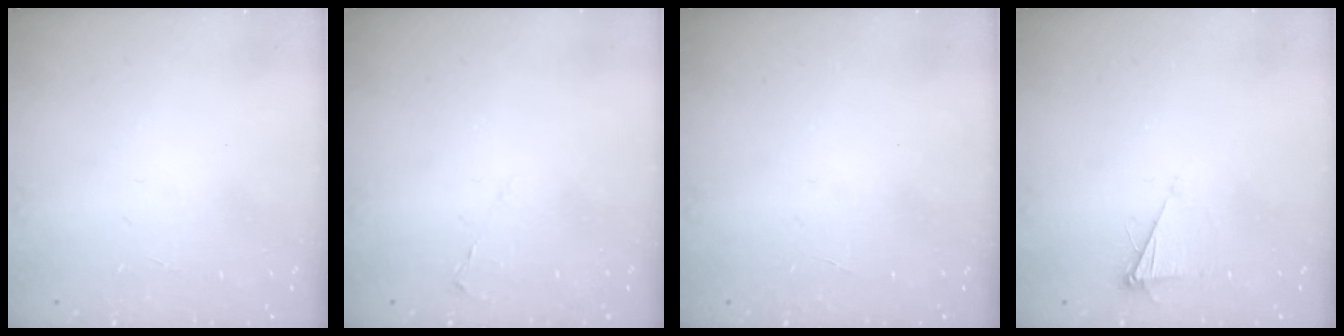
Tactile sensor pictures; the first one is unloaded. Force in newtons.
{"total": 2.4, "press": 2.3, "slide": 0.4}
{"total": 0.0}
{"total": 4.8, "press": 4.7, "slide": 0.6}